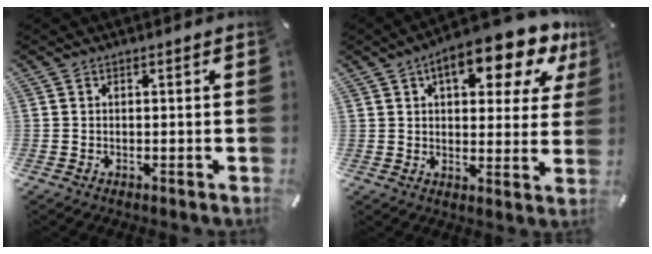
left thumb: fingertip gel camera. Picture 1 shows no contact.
{"total": 14.4, "force": [8.5, 6.1, 9.9], "torque": [-0.133, -0.045, 0.135]}